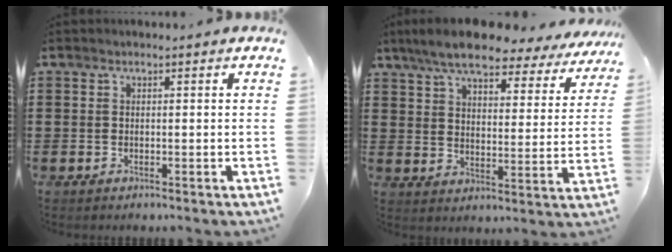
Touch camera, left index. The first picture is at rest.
{"total": 8.8, "force": [7.7, 1.4, 4.0], "torque": [-0.102, -0.035, 0.133]}